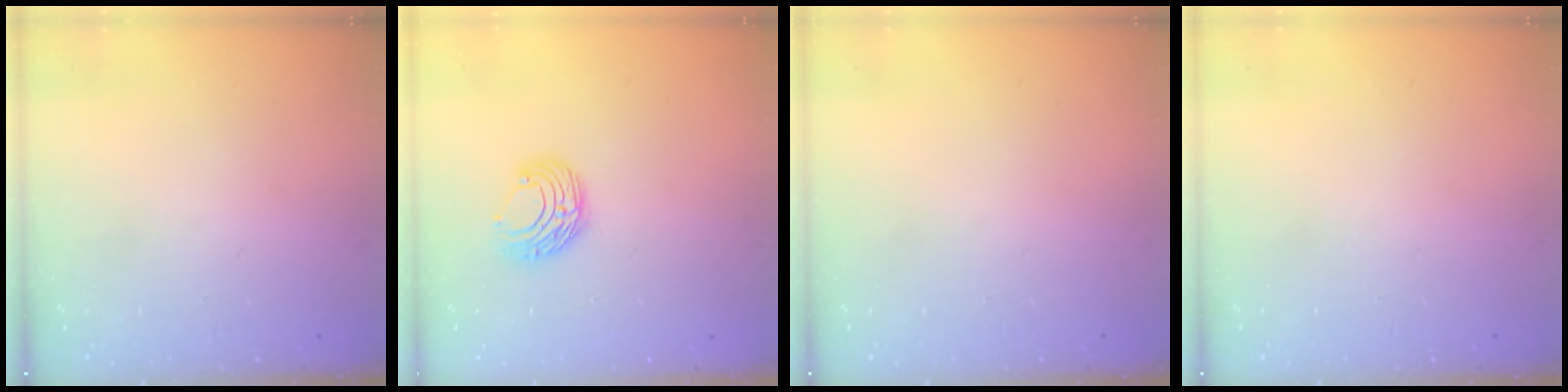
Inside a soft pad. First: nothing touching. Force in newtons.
{"total": 8.1, "press": 8.1, "slide": 0.4}
{"total": 0.0}
{"total": 0.0}